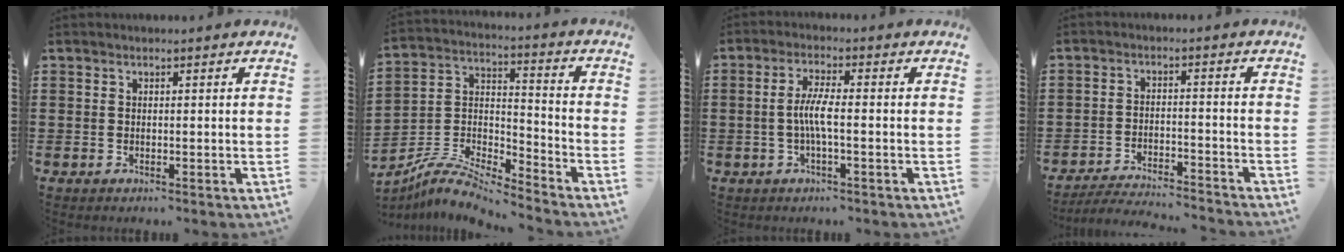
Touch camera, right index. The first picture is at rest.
{"total": 8.2, "force": [-7.3, 1.5, 3.3], "torque": [-0.079, 0.002, -0.150]}
{"total": 4.5, "force": [-0.8, 0.3, 4.4], "torque": [-0.094, -0.010, -0.022]}
{"total": 4.2, "force": [-4.2, -0.2, 0.8], "torque": [-0.024, -0.005, -0.088]}